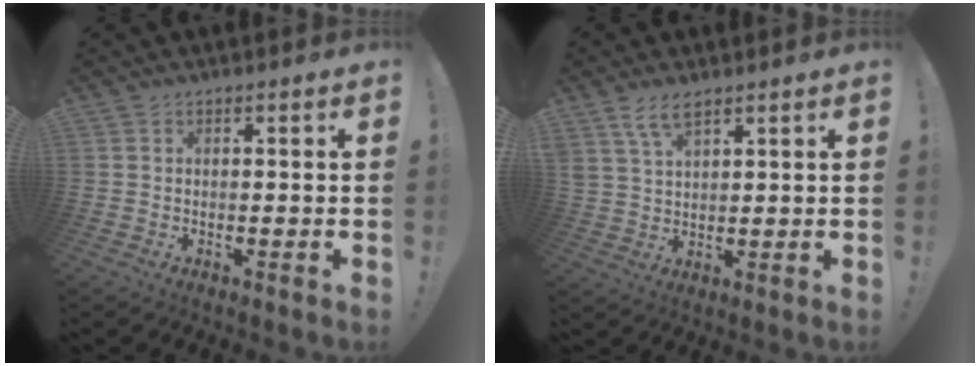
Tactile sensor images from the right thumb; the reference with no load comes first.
{"total": 6.0, "force": [4.1, 2.5, 3.6], "torque": [-0.076, -0.011, 0.078]}